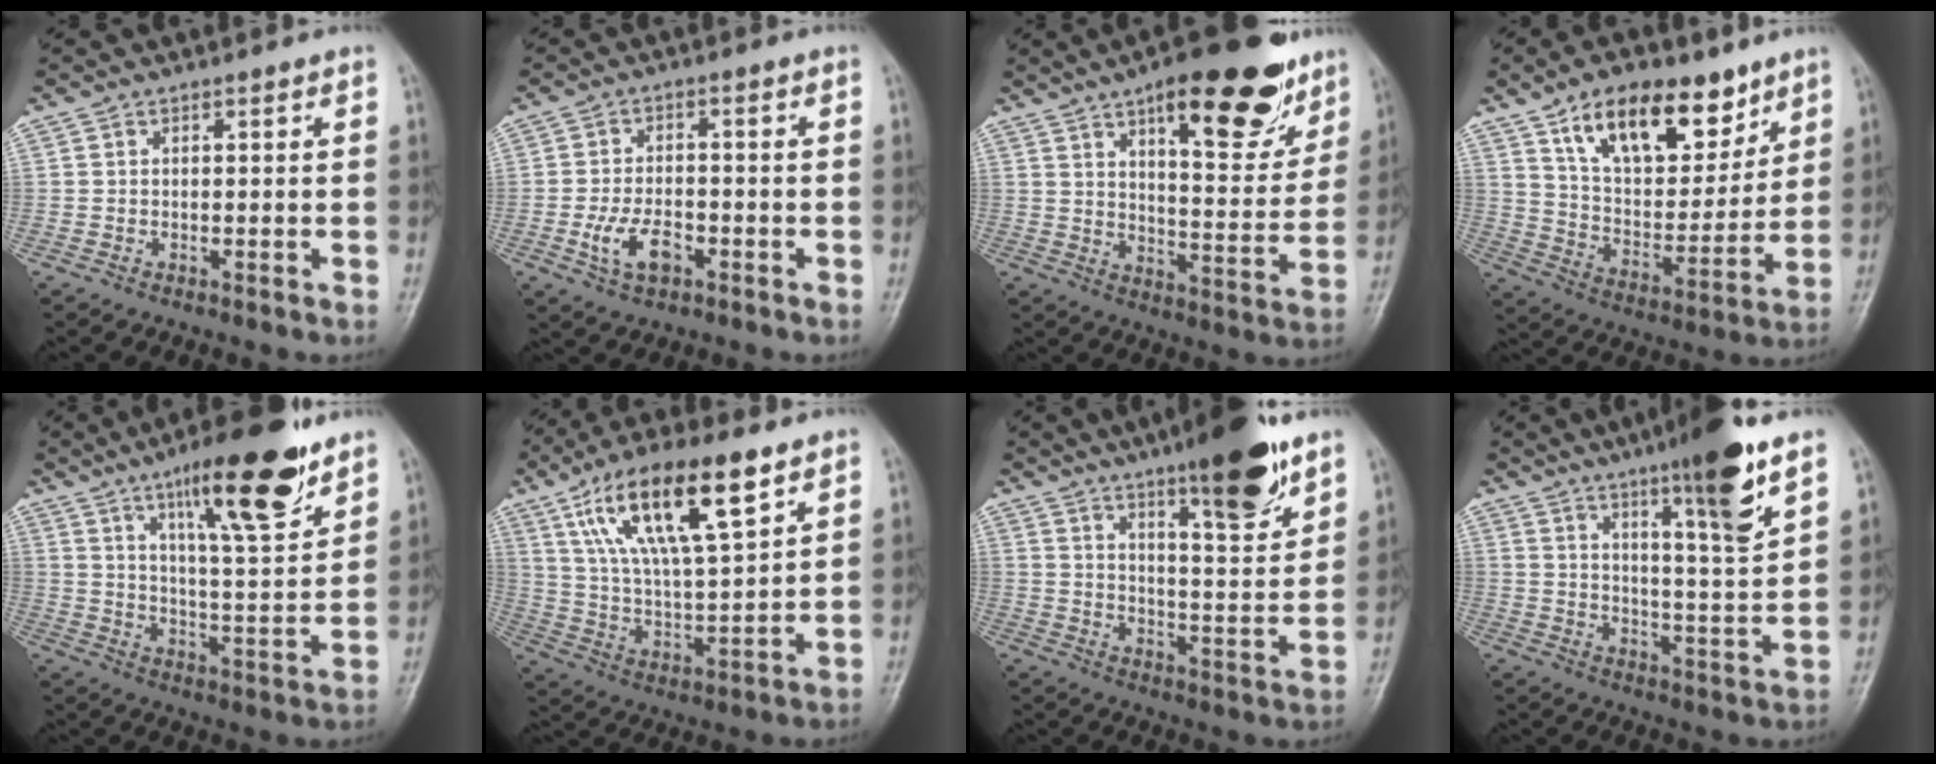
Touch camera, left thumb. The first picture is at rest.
{"total": 6.6, "force": [-2.6, 3.7, 4.8], "torque": [-0.089, 0.013, -0.046]}
{"total": 20.3, "force": [12.0, 7.3, 14.6], "torque": [-0.161, -0.053, 0.178]}
{"total": 19.0, "force": [11.5, 9.5, 11.8], "torque": [-0.134, -0.053, 0.199]}
{"total": 17.4, "force": [10.8, 3.9, 13.1], "torque": [-0.180, -0.058, 0.175]}
{"total": 19.2, "force": [10.0, 5.8, 15.3], "torque": [-0.262, -0.025, 0.186]}
{"total": 15.9, "force": [10.4, 3.3, 11.5], "torque": [-0.150, -0.063, 0.163]}
{"total": 14.1, "force": [8.6, 1.3, 11.1], "torque": [-0.164, -0.053, 0.135]}